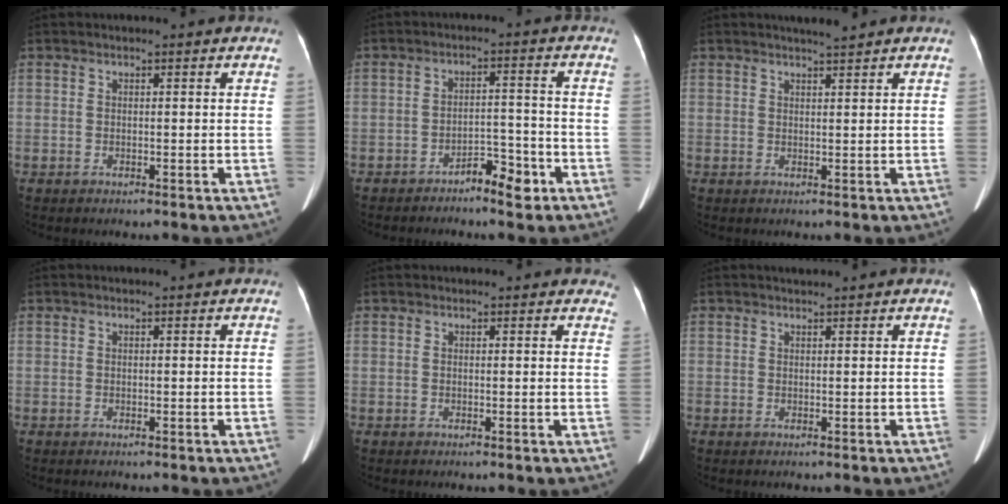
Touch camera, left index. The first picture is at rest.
{"total": 4.6, "force": [-3.5, 1.4, 2.6], "torque": [-0.038, 0.008, -0.056]}
{"total": 2.2, "force": [1.9, -0.1, 0.9], "torque": [-0.011, 0.002, 0.032]}
{"total": 0.0}
{"total": 4.2, "force": [3.8, 1.4, 1.1], "torque": [0.007, -0.003, 0.021]}
{"total": 0.7, "force": [0.6, -0.2, 0.1], "torque": [-0.004, 0.006, 0.016]}